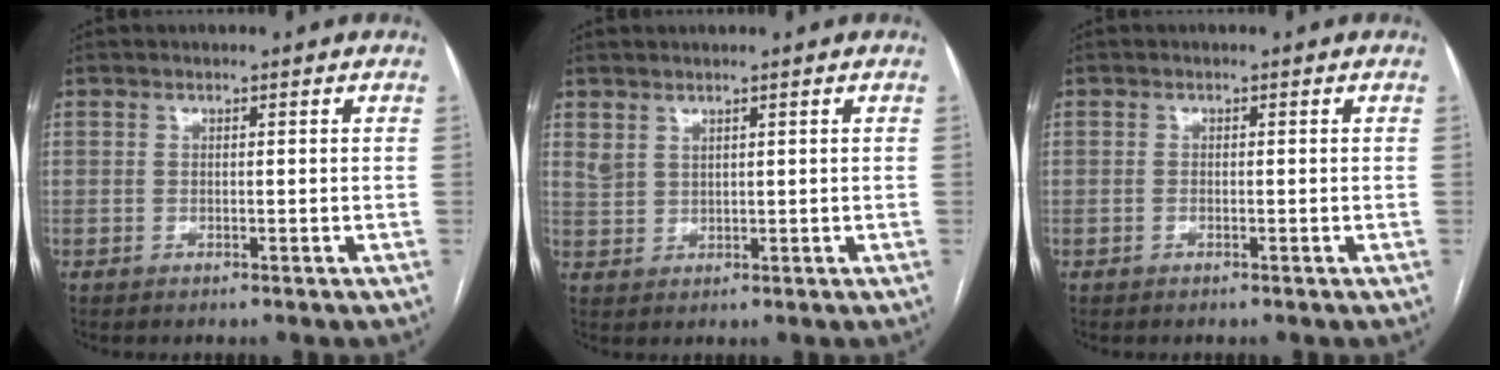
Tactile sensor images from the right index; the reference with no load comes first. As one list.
[{"total": 2.3, "force": [2.0, 1.0, 0.3], "torque": [-0.014, 0.008, 0.046]}, {"total": 0.0}]